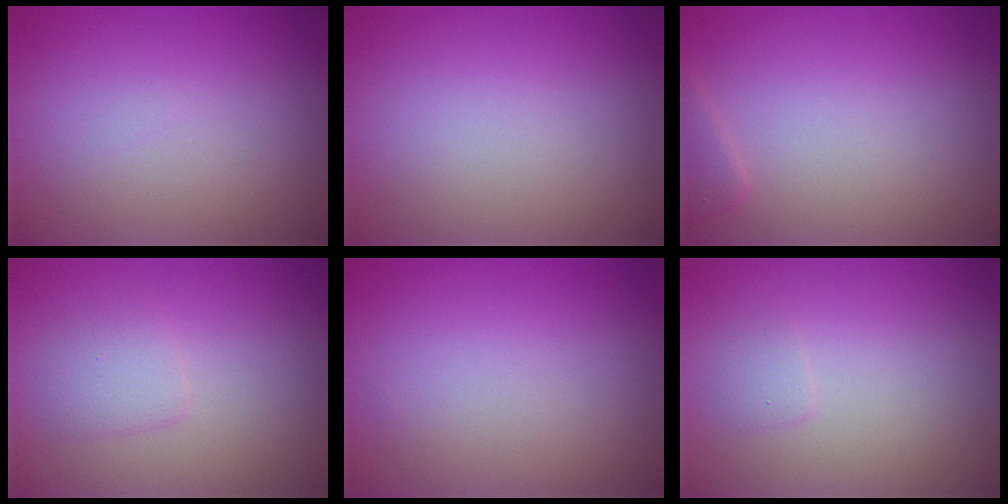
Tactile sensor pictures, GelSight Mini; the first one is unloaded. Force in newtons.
{"total": 0.0}
{"total": 1.2, "press": 1.2, "slide": 0.1}
{"total": 1.6, "press": 1.6, "slide": 0.1}
{"total": 0.0}
{"total": 0.7, "press": 0.7, "slide": 0.1}